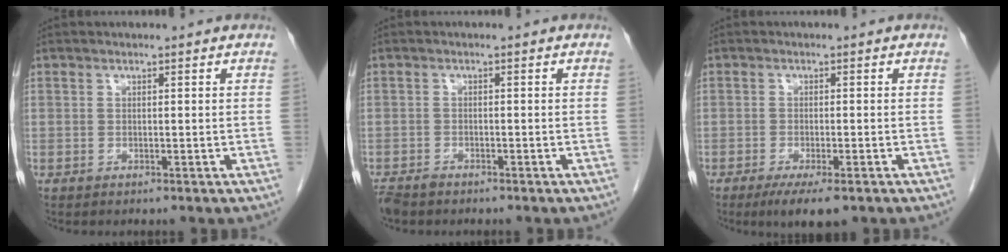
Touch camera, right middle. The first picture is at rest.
{"total": 3.3, "force": [-2.8, 1.2, 1.3], "torque": [-0.025, -0.006, -0.048]}
{"total": 5.6, "force": [-3.6, 1.1, 4.1], "torque": [-0.065, -0.015, -0.052]}